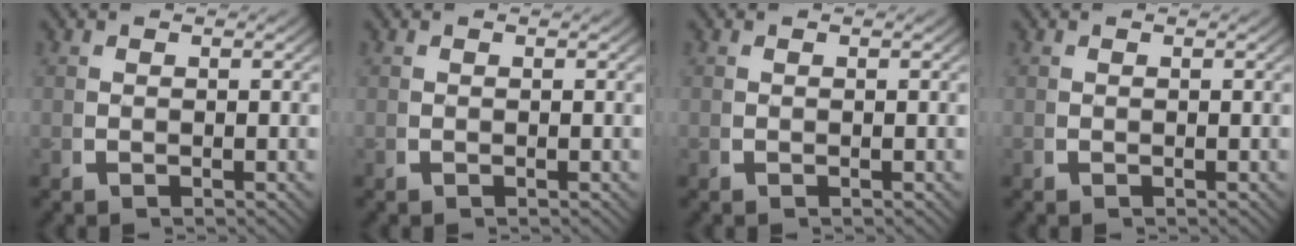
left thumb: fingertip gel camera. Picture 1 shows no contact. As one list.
[{"total": 0.0}, {"total": 0.0}, {"total": 0.0}]